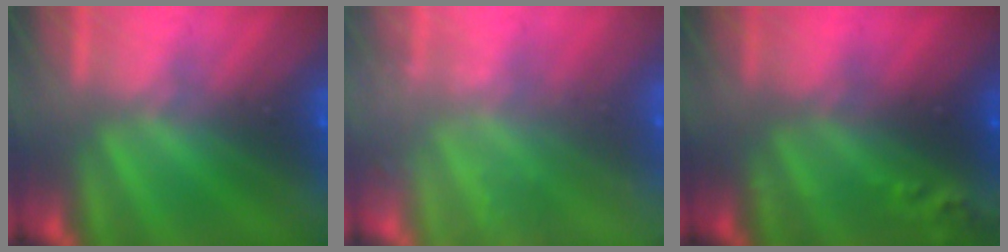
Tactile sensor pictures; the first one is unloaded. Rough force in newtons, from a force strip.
{"total": 2.4}
{"total": 8.1}